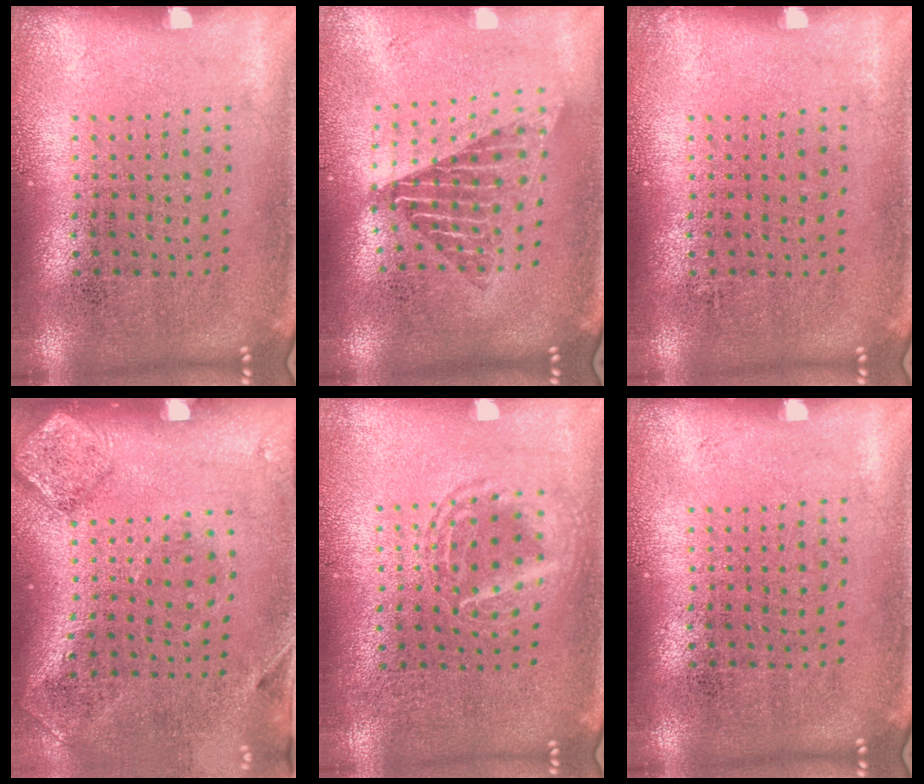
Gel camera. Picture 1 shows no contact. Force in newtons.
{"total": 1.7, "press": 1.4, "slide": 1.0}
{"total": 0.0}
{"total": 2.0, "press": 1.1, "slide": 1.7}
{"total": 1.1, "press": 1.1, "slide": 0.2}
{"total": 0.0}